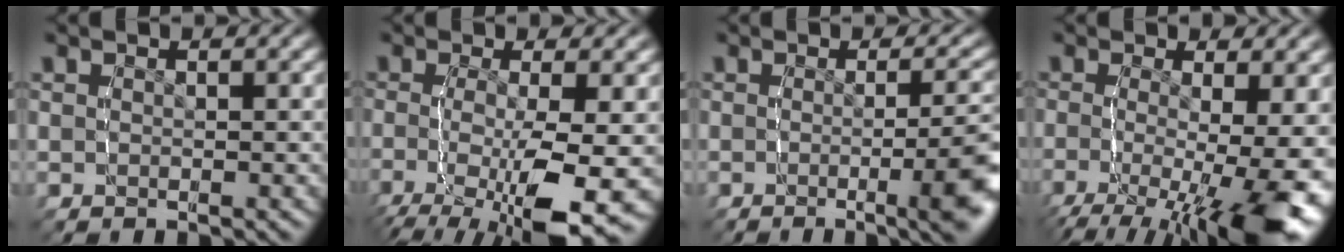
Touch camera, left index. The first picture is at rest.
{"total": 8.6, "force": [-2.8, 3.1, 7.5], "torque": [-0.129, -0.032, -0.026]}
{"total": 6.2, "force": [-2.0, 1.0, 5.8], "torque": [-0.061, -0.003, -0.030]}
{"total": 10.4, "force": [-3.6, 3.9, 8.9], "torque": [-0.151, -0.052, -0.031]}